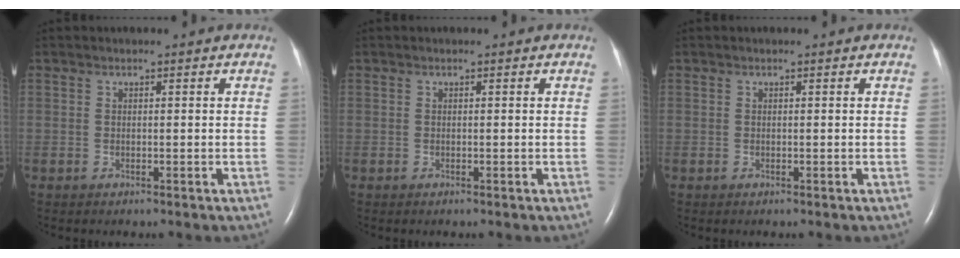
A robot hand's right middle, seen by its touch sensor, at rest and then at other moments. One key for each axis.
{"total": 0.0}
{"total": 0.0}